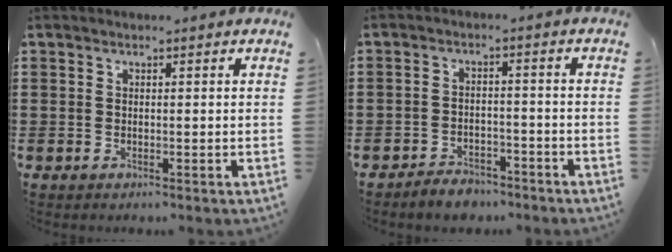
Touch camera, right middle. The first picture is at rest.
{"total": 3.5, "force": [-3.4, 0.8, 0.1], "torque": [-0.008, 0.005, -0.071]}